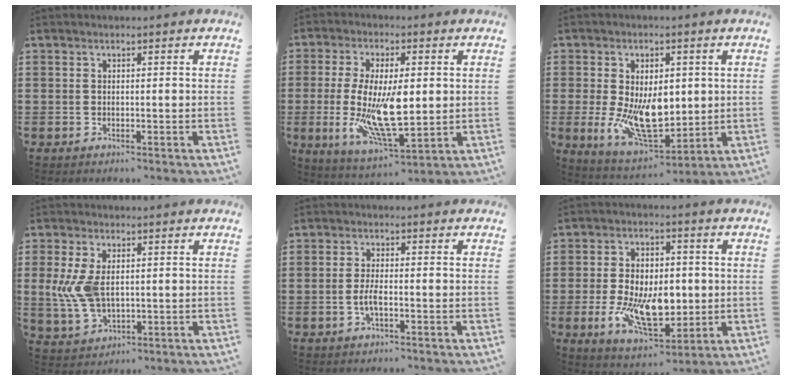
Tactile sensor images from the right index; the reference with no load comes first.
{"total": 13.1, "force": [-0.1, 5.2, 12.0], "torque": [-0.233, -0.018, -0.001]}
{"total": 11.3, "force": [-0.3, 6.5, 9.3], "torque": [-0.163, -0.007, 0.002]}
{"total": 7.4, "force": [0.5, 4.2, 6.1], "torque": [-0.153, 0.002, 0.002]}
{"total": 3.4, "force": [-1.0, 1.1, 3.0], "torque": [-0.076, -0.004, -0.025]}
{"total": 12.2, "force": [-1.8, 7.0, 9.8], "torque": [-0.181, -0.006, -0.030]}